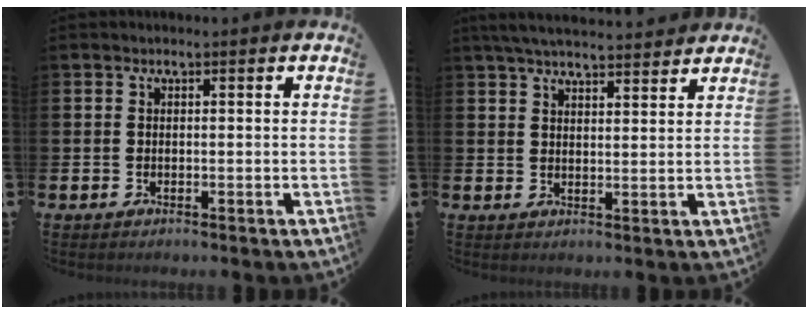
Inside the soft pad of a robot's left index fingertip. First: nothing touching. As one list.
[{"total": 4.8, "force": [4.6, 0.5, 1.1], "torque": [-0.031, -0.020, 0.084]}]